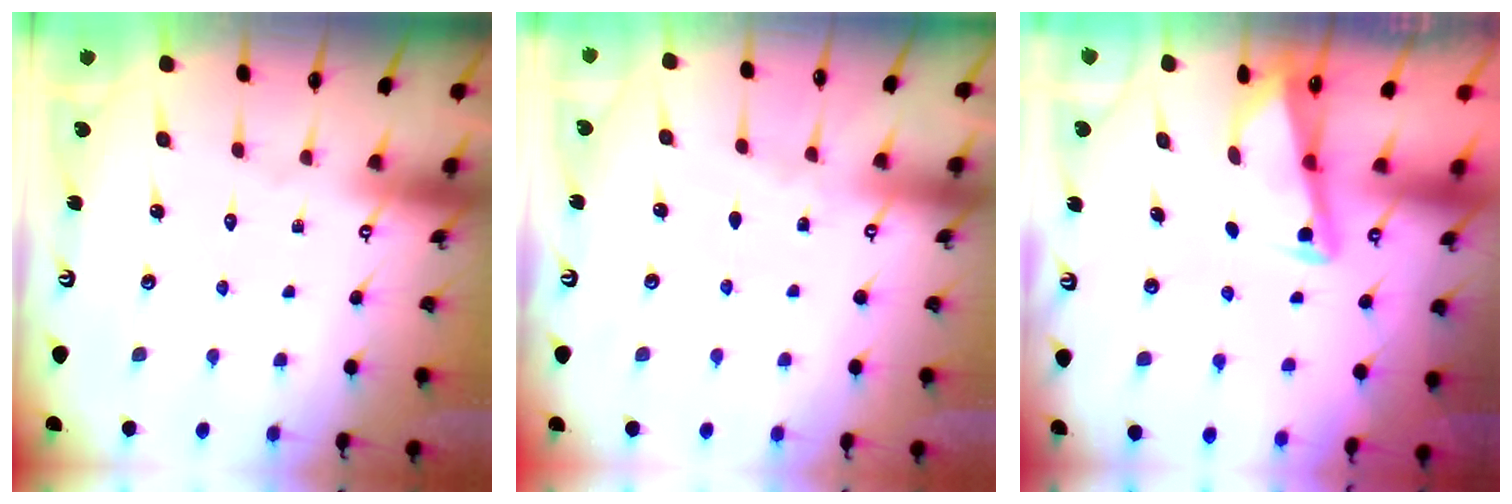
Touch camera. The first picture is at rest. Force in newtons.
{"total": 2.7, "press": 2.7, "slide": 0.4}
{"total": 2.8, "press": 2.8, "slide": 0.4}